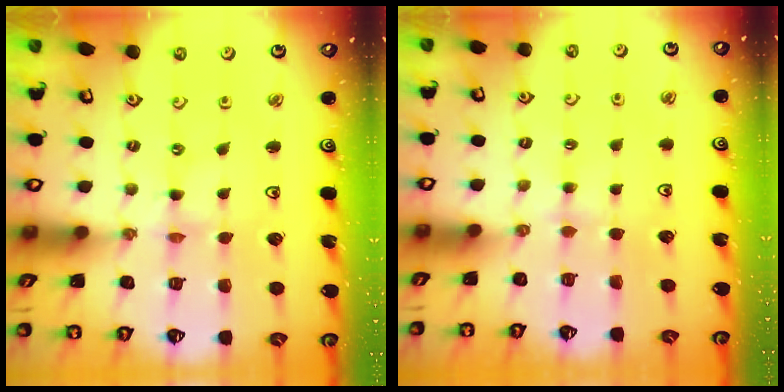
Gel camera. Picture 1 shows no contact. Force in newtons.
{"total": 2.3, "press": 2.2, "slide": 0.4}